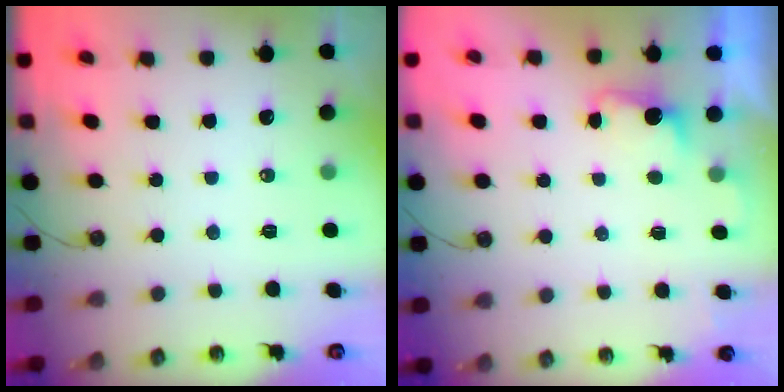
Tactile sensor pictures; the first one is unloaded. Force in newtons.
{"total": 1.9, "press": 1.6, "slide": 0.9}